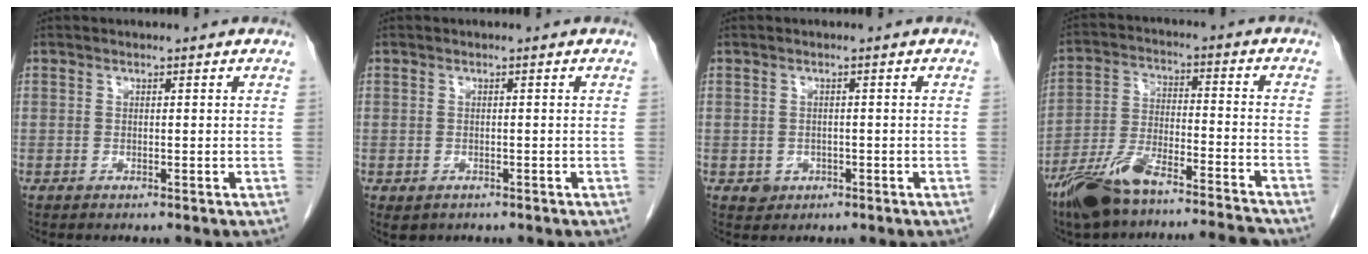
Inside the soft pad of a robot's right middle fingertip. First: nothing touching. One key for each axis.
{"total": 1.5, "fx": -0.9, "fy": 1.2, "fz": 0.5, "tx": -0.009, "ty": 0.000, "tz": -0.005}
{"total": 1.9, "fx": -0.7, "fy": 1.7, "fz": 0.4, "tx": -0.004, "ty": 0.005, "tz": -0.003}
{"total": 13.7, "fx": -11.7, "fy": 1.2, "fz": 7.0, "tx": -0.132, "ty": 0.006, "tz": -0.208}